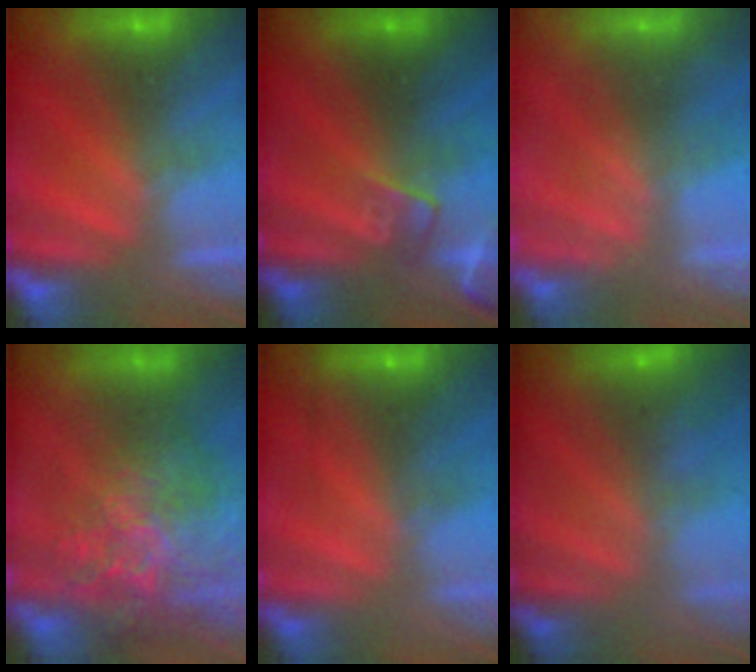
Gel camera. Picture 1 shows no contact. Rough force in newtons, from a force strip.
{"total": 2.5}
{"total": 2.3}
{"total": 10.0}
{"total": 2.2}
{"total": 2.8}